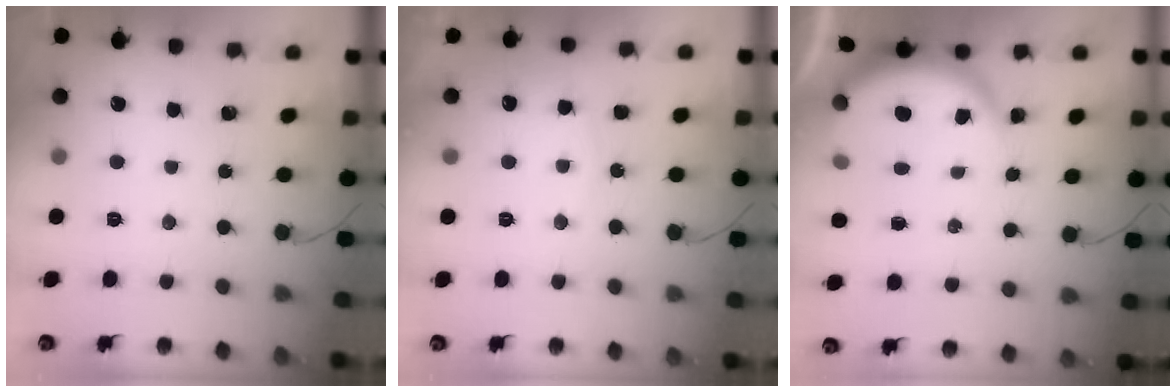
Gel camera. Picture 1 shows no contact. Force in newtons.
{"total": 3.8, "press": 3.8, "slide": 0.4}
{"total": 4.0, "press": 4.0, "slide": 0.2}